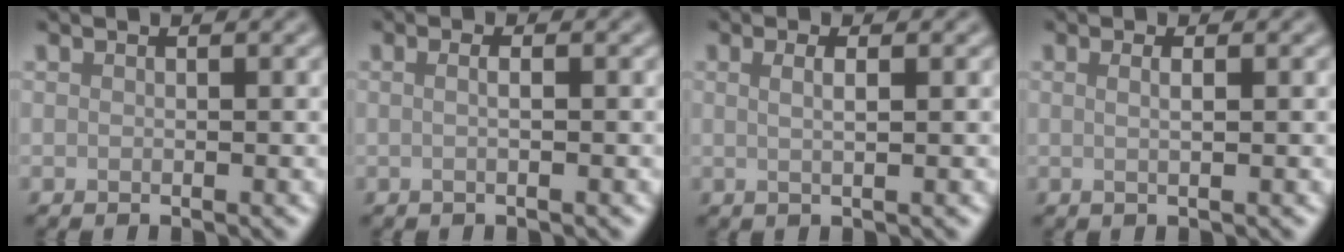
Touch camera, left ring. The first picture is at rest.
{"total": 1.8, "force": [0.3, 0.9, 1.6], "torque": [-0.006, -0.001, -0.012]}
{"total": 2.1, "force": [0.6, 0.8, 1.8], "torque": [-0.018, -0.003, -0.007]}
{"total": 1.7, "force": [0.4, 0.7, 1.5], "torque": [-0.011, -0.004, -0.008]}